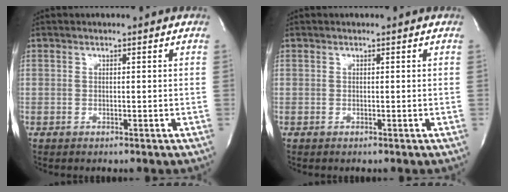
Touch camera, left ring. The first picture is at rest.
{"total": 0.0}